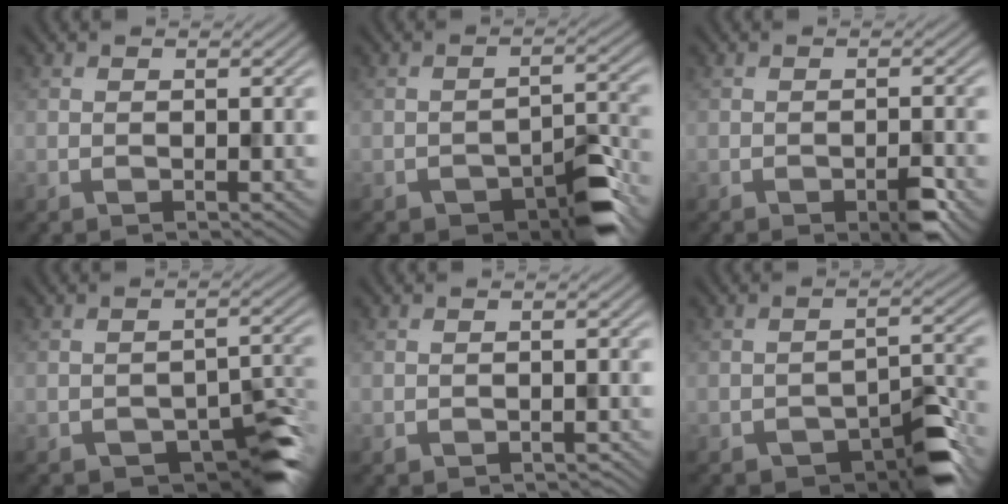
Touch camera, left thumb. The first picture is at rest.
{"total": 6.4, "force": [-3.8, 2.7, 4.3], "torque": [-0.055, 0.006, -0.057]}
{"total": 3.4, "force": [-2.0, 0.9, 2.6], "torque": [-0.042, 0.001, -0.029]}
{"total": 7.0, "force": [-4.2, 3.2, 4.5], "torque": [-0.050, -0.007, -0.061]}
{"total": 1.2, "force": [-0.9, 0.6, 0.5], "torque": [-0.008, -0.004, -0.016]}
{"total": 7.0, "force": [-4.3, 3.0, 4.6], "torque": [-0.056, 0.003, -0.068]}